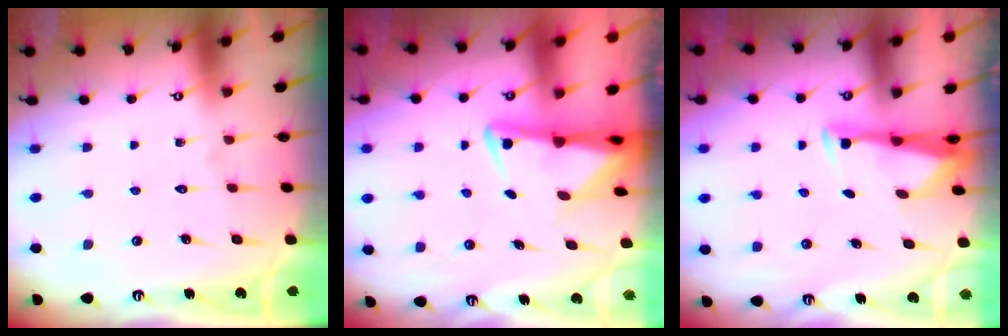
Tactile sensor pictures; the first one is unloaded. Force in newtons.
{"total": 3.3, "press": 3.2, "slide": 0.7}
{"total": 3.3, "press": 3.2, "slide": 0.8}